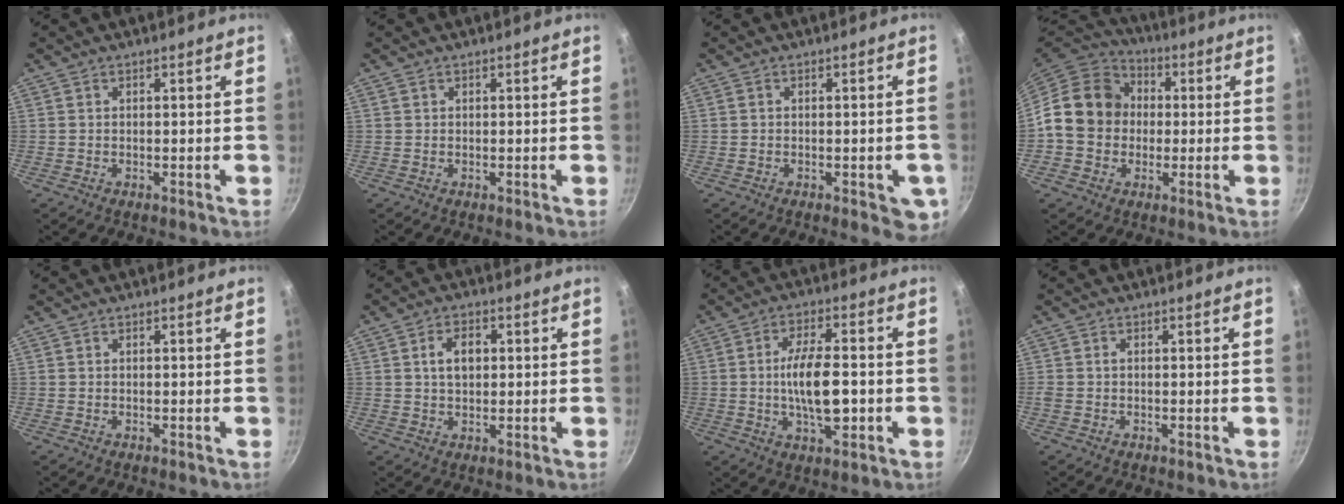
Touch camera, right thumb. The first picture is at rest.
{"total": 0.0}
{"total": 5.8, "force": [-1.9, 2.3, 5.0], "torque": [-0.035, 0.005, -0.022]}
{"total": 14.8, "force": [0.2, 12.8, 7.5], "torque": [-0.102, 0.027, -0.015]}
{"total": 0.0}
{"total": 5.4, "force": [1.1, 3.5, 3.9], "torque": [-0.050, 0.006, 0.017]}
{"total": 11.2, "force": [-1.3, 4.8, 10.1], "torque": [-0.166, 0.015, -0.023]}
{"total": 0.7, "force": [0.0, 0.5, 0.4], "torque": [-0.009, 0.004, -0.002]}